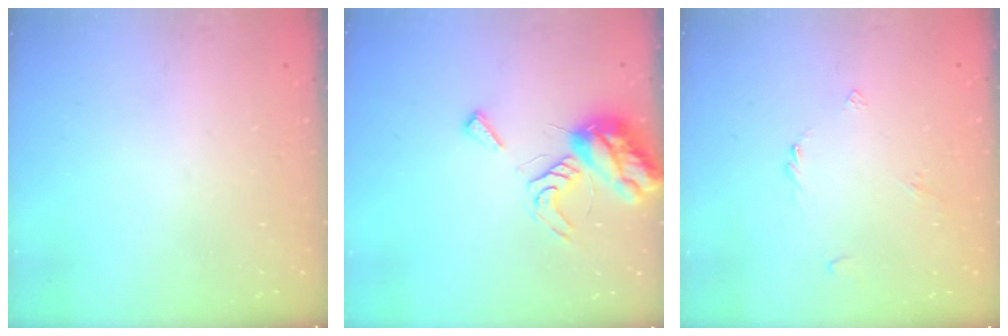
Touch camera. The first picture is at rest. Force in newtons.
{"total": 9.0, "press": 9.0, "slide": 1.1}
{"total": 2.4, "press": 2.4, "slide": 0.5}